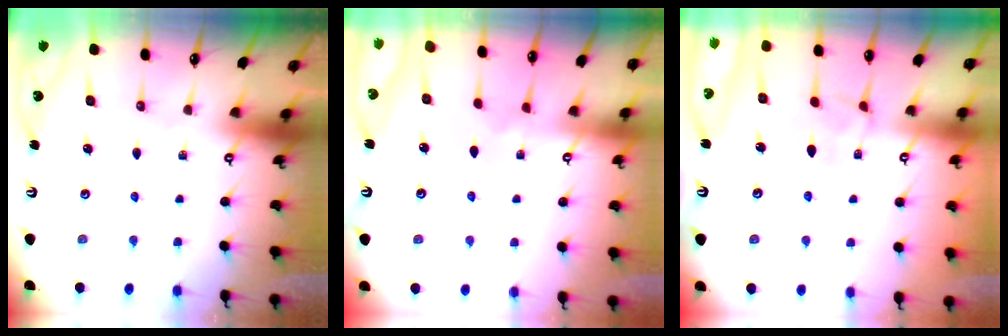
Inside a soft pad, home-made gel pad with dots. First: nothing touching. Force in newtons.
{"total": 5.2, "press": 5.2, "slide": 0.2}
{"total": 3.1, "press": 3.0, "slide": 0.7}